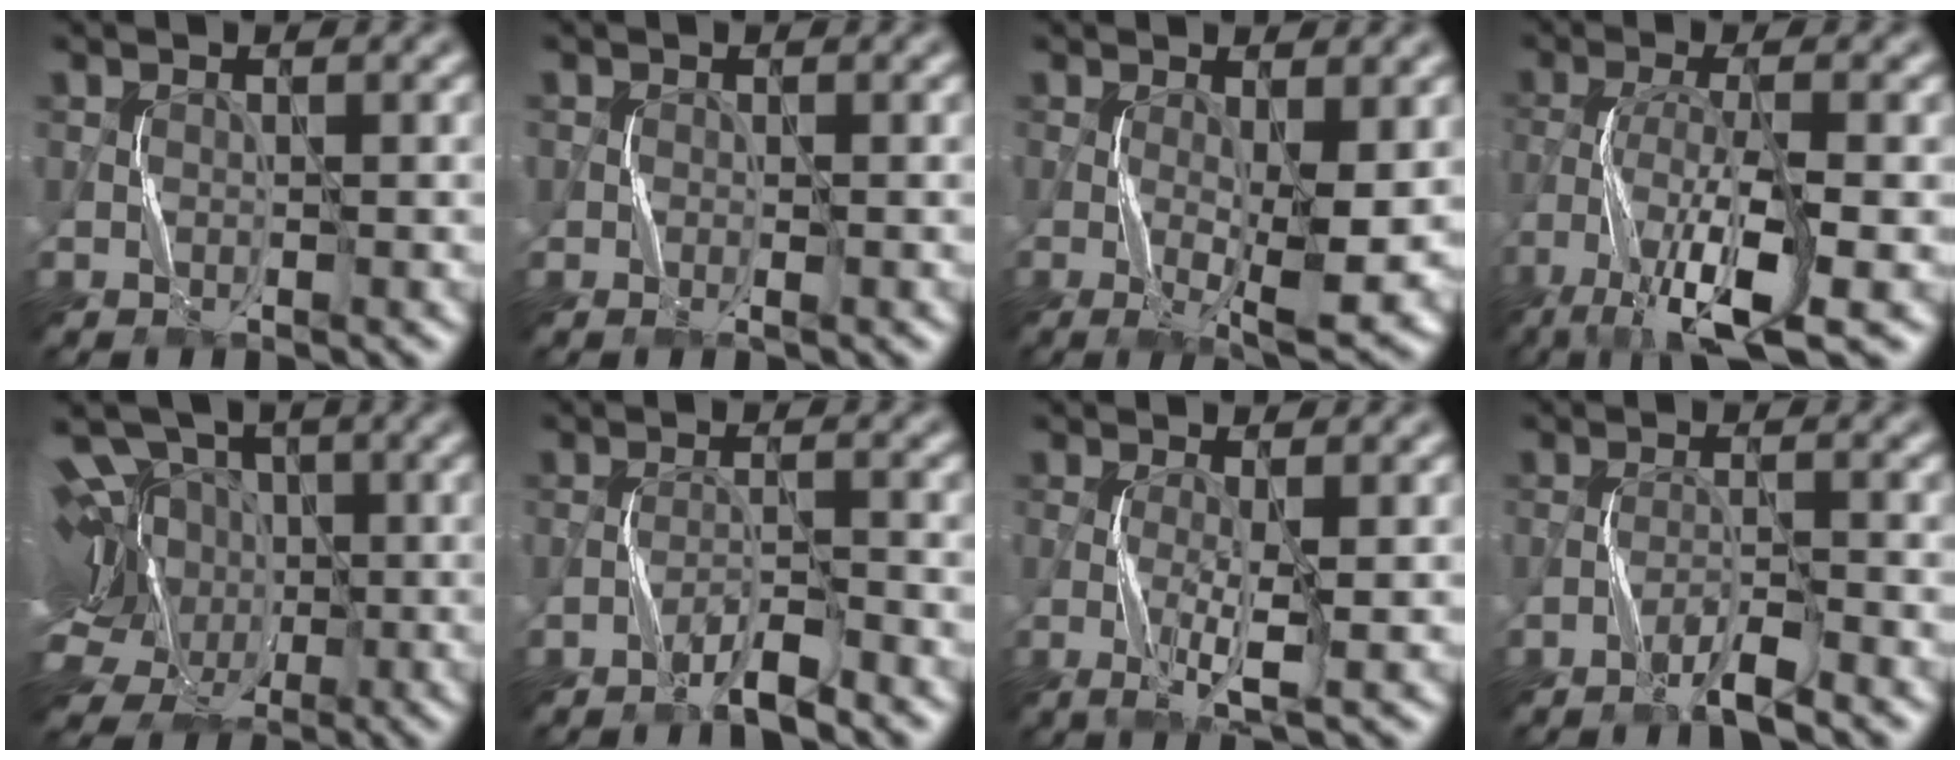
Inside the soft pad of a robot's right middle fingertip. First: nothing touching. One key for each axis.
{"total": 0.8, "fx": -0.2, "fy": 0.5, "fz": 0.6, "tx": -0.007, "ty": -0.001, "tz": -0.004}
{"total": 6.6, "fx": -0.8, "fy": 1.5, "fz": 6.4, "tx": -0.106, "ty": -0.015, "tz": -0.006}
{"total": 9.0, "fx": -4.8, "fy": 2.1, "fz": 7.3, "tx": -0.144, "ty": -0.007, "tz": -0.093}
{"total": 14.6, "fx": 1.2, "fy": 11.1, "fz": 9.4, "tx": -0.176, "ty": 0.040, "tz": -0.023}
{"total": 2.7, "fx": -2.1, "fy": 0.1, "fz": 1.6, "tx": -0.029, "ty": 0.007, "tz": -0.045}
{"total": 3.1, "fx": -0.5, "fy": 0.5, "fz": 3.1, "tx": -0.067, "ty": -0.010, "tz": -0.007}
{"total": 2.7, "fx": -2.0, "fy": 0.1, "fz": 1.9, "tx": -0.034, "ty": 0.007, "tz": -0.045}